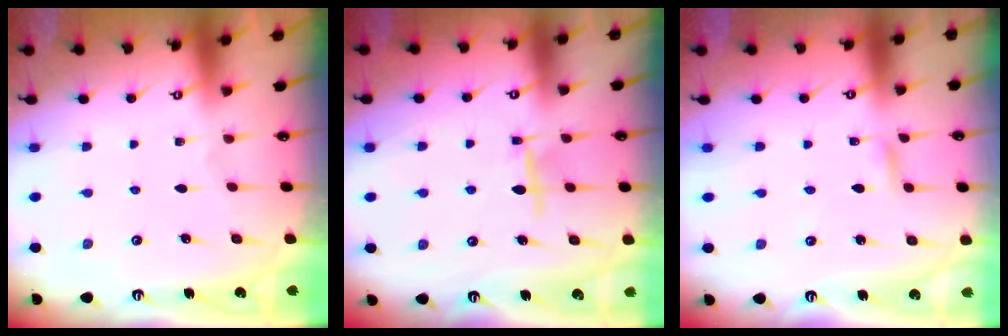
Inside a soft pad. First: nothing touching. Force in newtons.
{"total": 6.9, "press": 6.9, "slide": 0.5}
{"total": 1.9, "press": 1.9, "slide": 0.1}